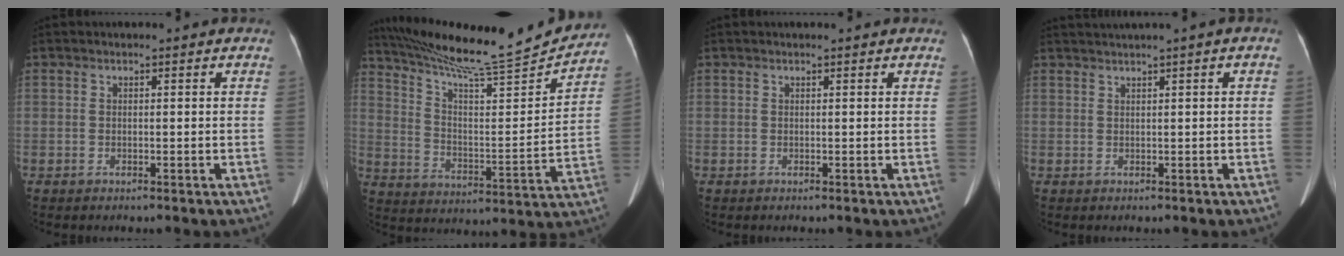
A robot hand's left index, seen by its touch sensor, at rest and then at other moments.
{"total": 20.6, "force": [19.2, 0.1, 7.6], "torque": [-0.138, -0.037, 0.290]}
{"total": 1.1, "force": [1.0, 0.0, 0.4], "torque": [-0.009, 0.008, 0.013]}
{"total": 2.5, "force": [1.5, -0.5, 2.0], "torque": [-0.044, 0.014, 0.034]}